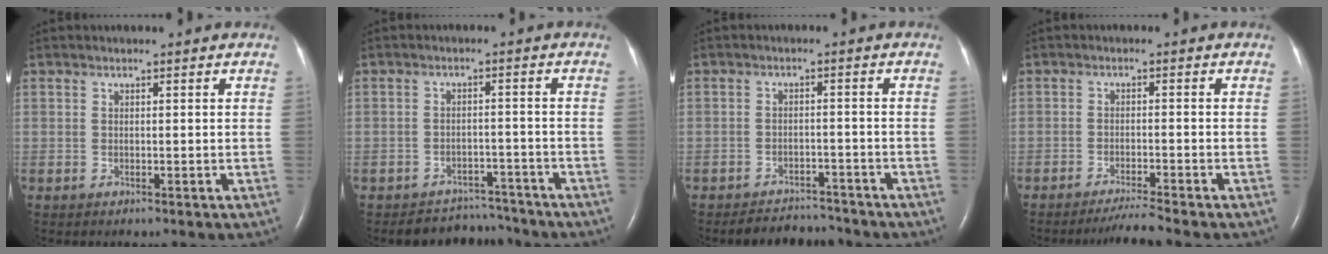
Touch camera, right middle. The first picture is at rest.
{"total": 5.5, "force": [-5.2, 1.6, -1.1], "torque": [0.016, 0.019, -0.073]}
{"total": 5.3, "force": [-5.1, 1.4, 0.1], "torque": [0.000, 0.001, -0.078]}
{"total": 3.5, "force": [-3.1, -1.3, 1.0], "torque": [-0.026, -0.018, -0.058]}